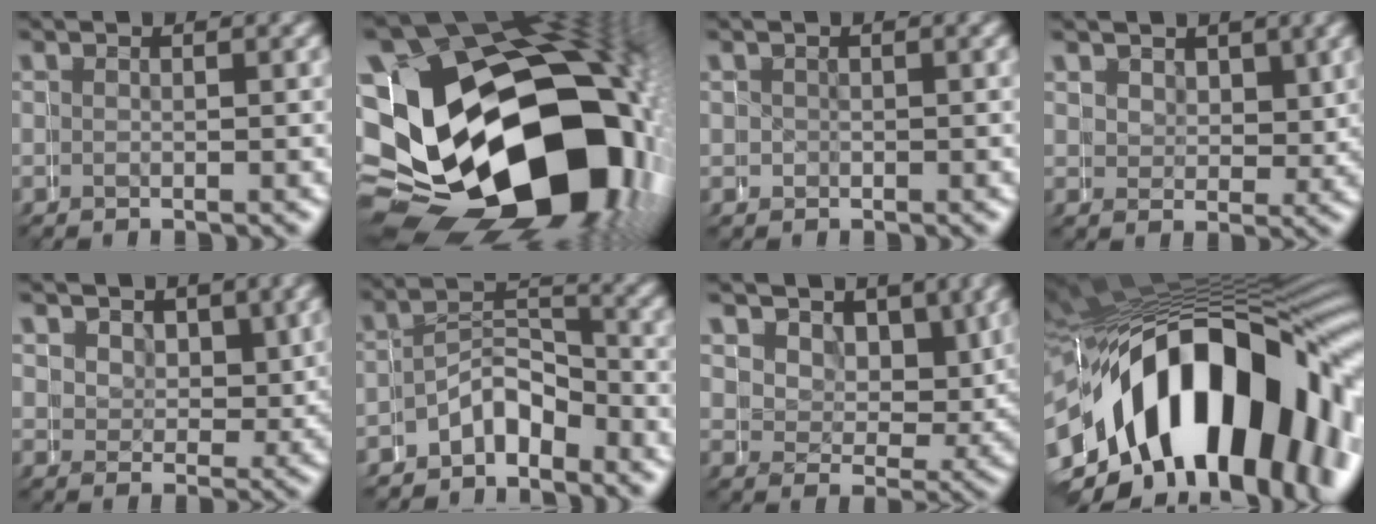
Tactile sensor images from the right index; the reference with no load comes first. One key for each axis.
{"total": 35.4, "fx": -5.5, "fy": 25.9, "fz": 23.5, "tx": -0.428, "ty": -0.094, "tz": -0.074}
{"total": 1.1, "fx": 0.1, "fy": 1.1, "fz": -0.1, "tx": -0.004, "ty": 0.000, "tz": 0.002}
{"total": 2.2, "fx": 1.4, "fy": 1.7, "fz": 0.5, "tx": -0.007, "ty": -0.003, "tz": 0.028}
{"total": 3.2, "fx": 1.6, "fy": 2.5, "fz": 1.1, "tx": -0.021, "ty": -0.008, "tz": 0.031}
{"total": 3.7, "fx": -2.6, "fy": 2.3, "fz": 1.2, "tx": -0.004, "ty": 0.013, "tz": -0.059}
{"total": 6.4, "fx": 2.0, "fy": 5.2, "fz": 3.2, "tx": -0.055, "ty": -0.007, "tz": 0.026}
{"total": 26.0, "fx": -4.6, "fy": 15.9, "fz": 20.1, "tx": -0.333, "ty": -0.005, "tz": -0.068}